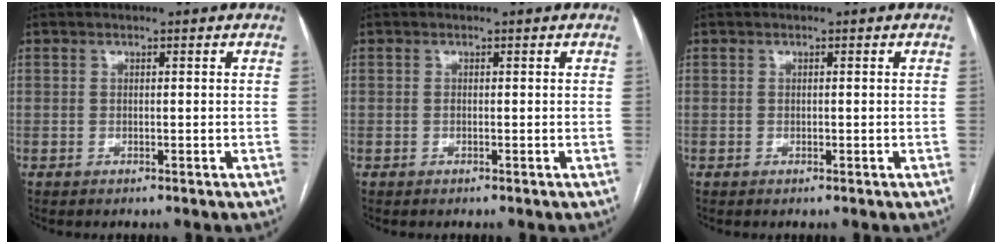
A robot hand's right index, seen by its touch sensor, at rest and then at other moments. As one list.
[{"total": 0.0}, {"total": 0.0}]